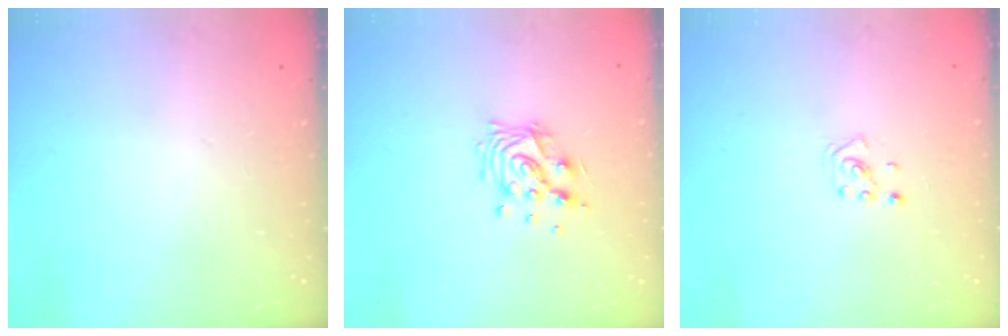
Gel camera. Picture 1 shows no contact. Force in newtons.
{"total": 10.9, "press": 10.8, "slide": 0.9}
{"total": 2.0, "press": 2.0, "slide": 0.6}